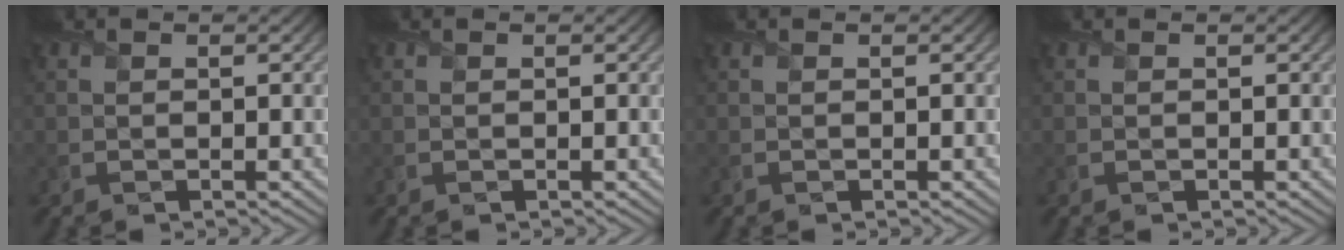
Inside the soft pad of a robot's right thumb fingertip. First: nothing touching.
{"total": 0.0}
{"total": 0.0}
{"total": 0.0}